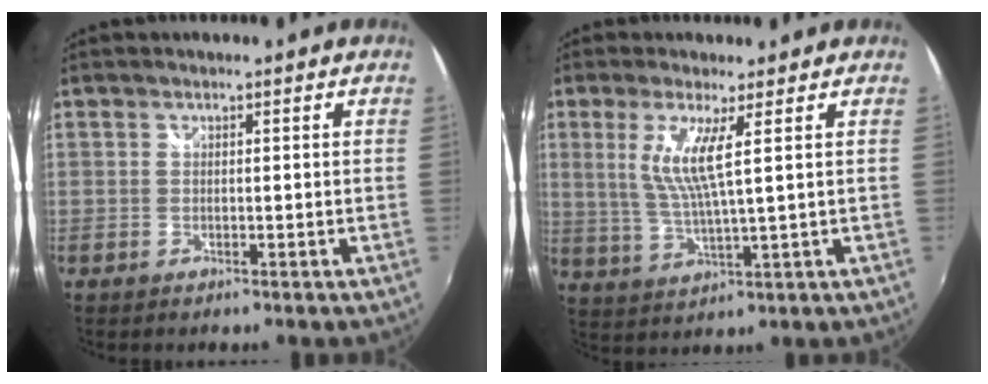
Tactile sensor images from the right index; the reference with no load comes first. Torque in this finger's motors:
{"motor_torque": [0.05, 0.06, 0.24, 0.10]}